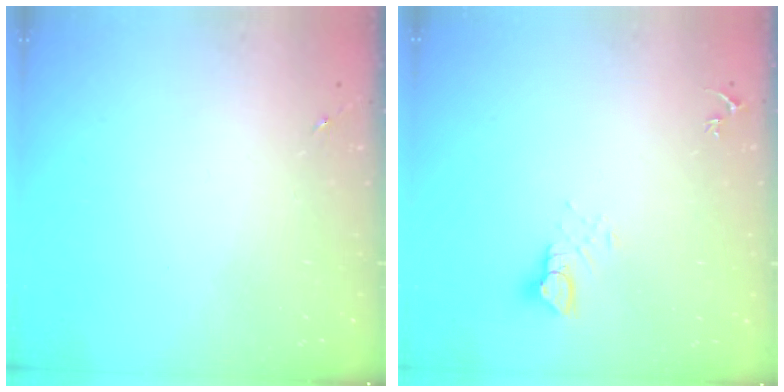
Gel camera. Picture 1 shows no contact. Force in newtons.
{"total": 4.2, "press": 4.2, "slide": 0.4}